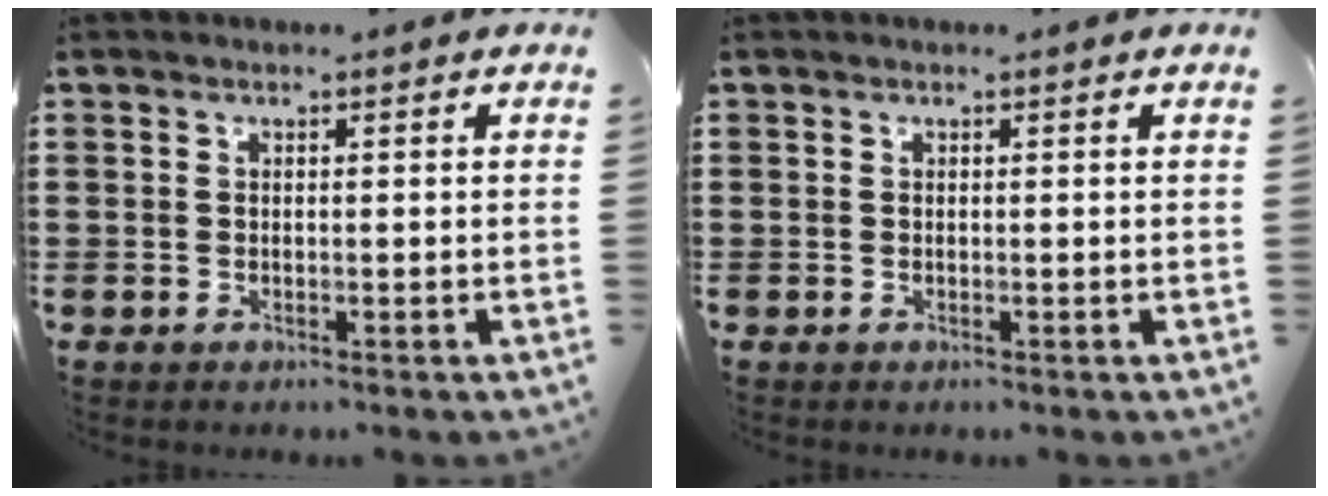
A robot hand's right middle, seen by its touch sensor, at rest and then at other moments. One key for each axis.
{"total": 0.0}